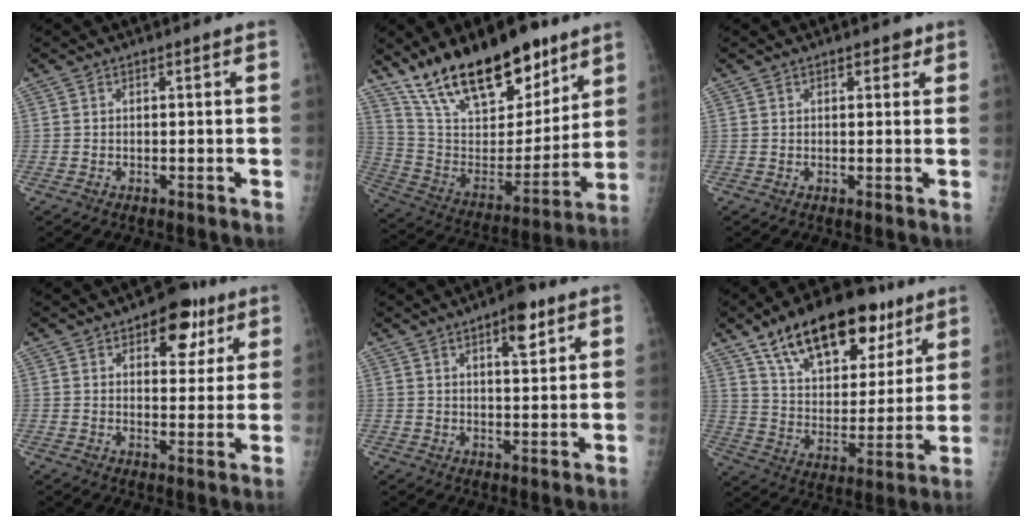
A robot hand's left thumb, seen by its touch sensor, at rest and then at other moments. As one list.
[{"total": 25.0, "force": [17.8, 10.3, 14.3], "torque": [-0.203, -0.075, 0.306]}, {"total": 2.1, "force": [1.3, 1.2, 1.1], "torque": [0.000, -0.004, 0.013]}, {"total": 9.4, "force": [5.0, 5.3, 5.9], "torque": [-0.038, -0.017, 0.063]}, {"total": 6.6, "force": [3.7, 2.4, 5.0], "torque": [-0.059, -0.017, 0.049]}, {"total": 24.0, "force": [14.6, 11.9, 14.8], "torque": [-0.200, -0.036, 0.243]}]